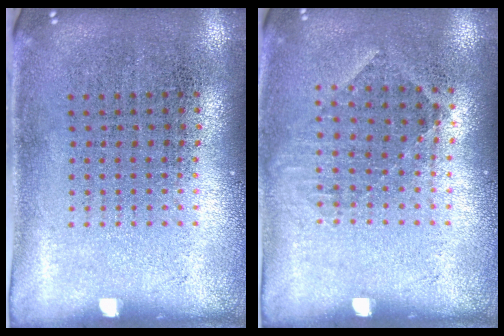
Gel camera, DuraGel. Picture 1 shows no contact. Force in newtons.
{"total": 0.8, "press": 0.7, "slide": 0.4}